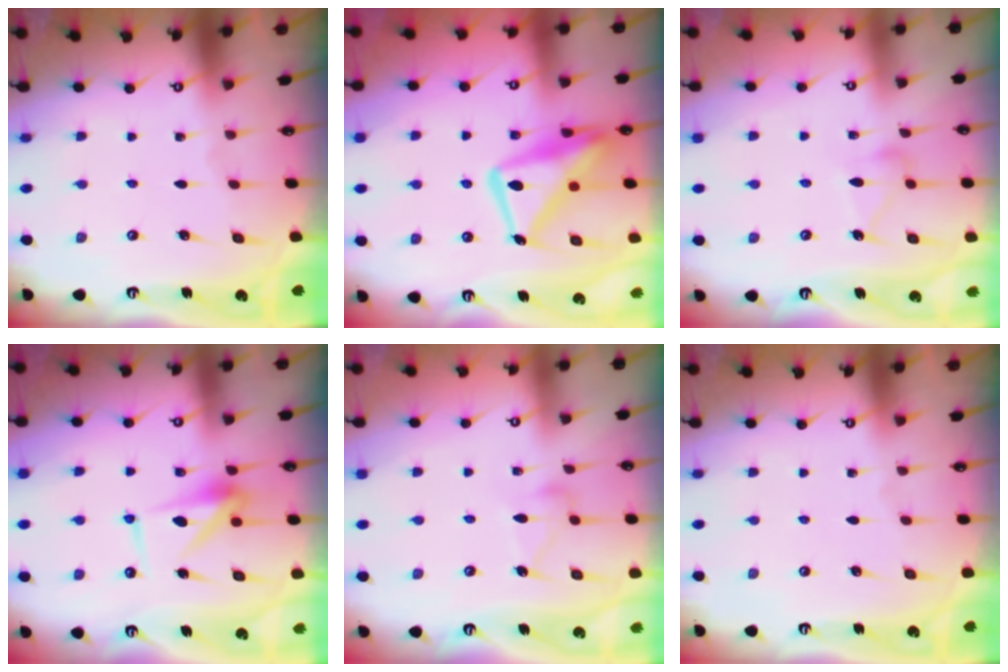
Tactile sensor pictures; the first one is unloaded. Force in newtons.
{"total": 17.8, "press": 17.8, "slide": 1.6}
{"total": 9.0, "press": 9.0, "slide": 0.5}
{"total": 10.0, "press": 10.0, "slide": 0.2}
{"total": 8.3, "press": 8.3, "slide": 0.5}
{"total": 0.0}